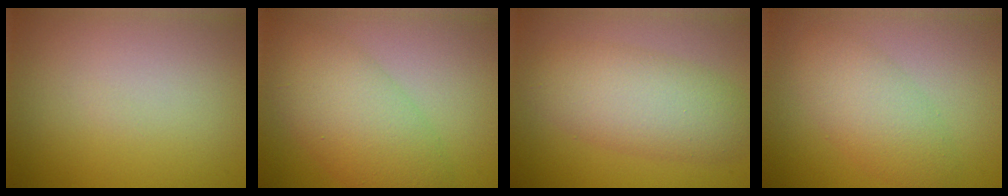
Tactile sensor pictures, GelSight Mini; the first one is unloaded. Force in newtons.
{"total": 6.4, "press": 6.4, "slide": 0.1}
{"total": 5.9, "press": 5.9, "slide": 0.2}
{"total": 4.1, "press": 4.1, "slide": 0.1}